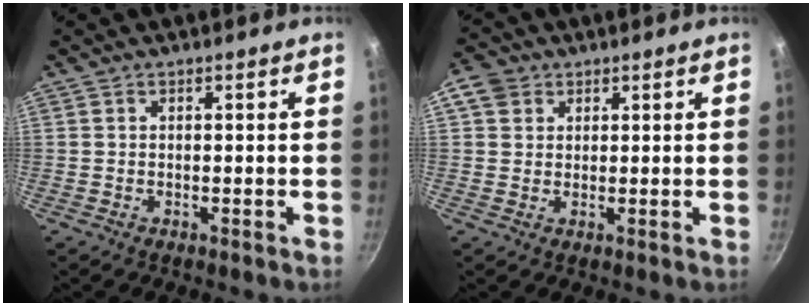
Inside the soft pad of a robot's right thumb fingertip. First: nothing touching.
{"total": 4.3, "force": [1.7, 3.7, 1.5], "torque": [-0.007, 0.002, 0.024]}